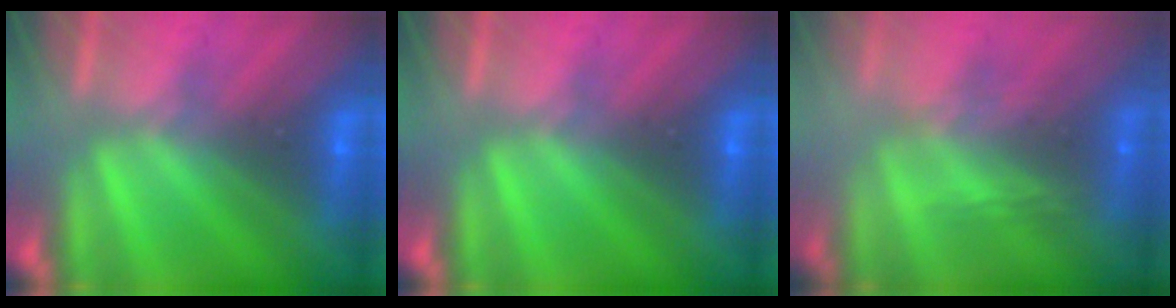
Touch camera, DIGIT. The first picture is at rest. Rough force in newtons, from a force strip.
{"total": 0.0}
{"total": 3.2}